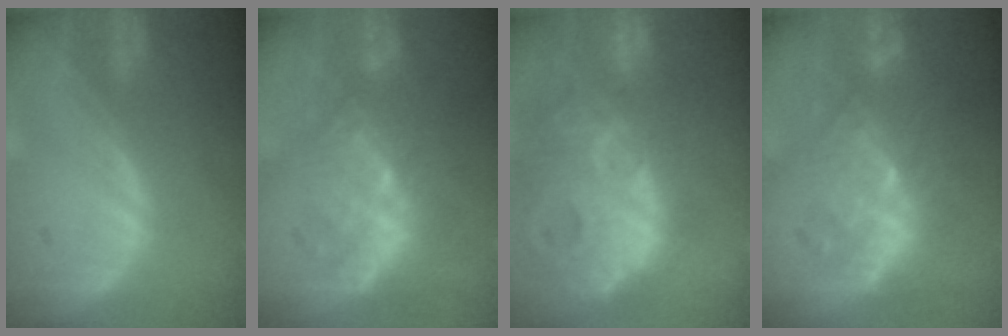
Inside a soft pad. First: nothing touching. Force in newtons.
{"total": 9.4, "press": 8.7, "slide": 3.8}
{"total": 14.7, "press": 12.6, "slide": 7.6}
{"total": 9.4, "press": 9.0, "slide": 2.7}